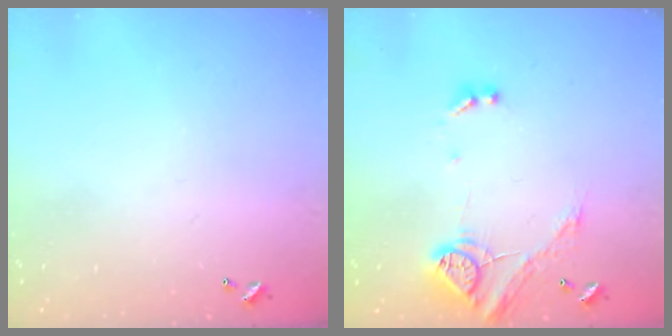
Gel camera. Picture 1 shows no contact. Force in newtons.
{"total": 17.3, "press": 17.3, "slide": 0.8}